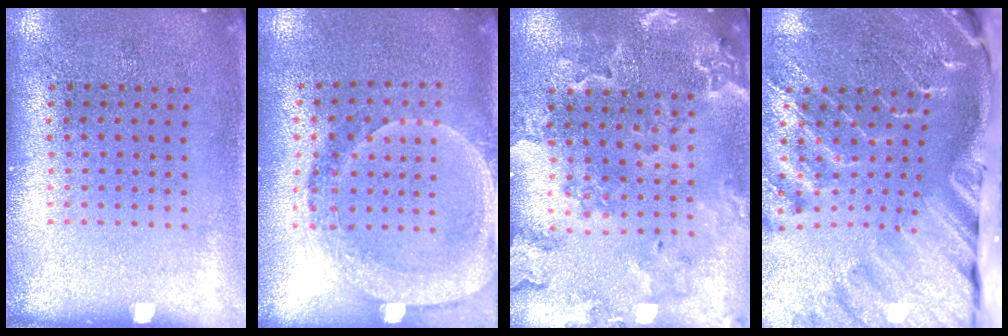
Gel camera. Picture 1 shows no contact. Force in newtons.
{"total": 1.9, "press": 1.7, "slide": 0.9}
{"total": 1.8, "press": 1.8, "slide": 0.3}
{"total": 4.3, "press": 3.2, "slide": 2.8}